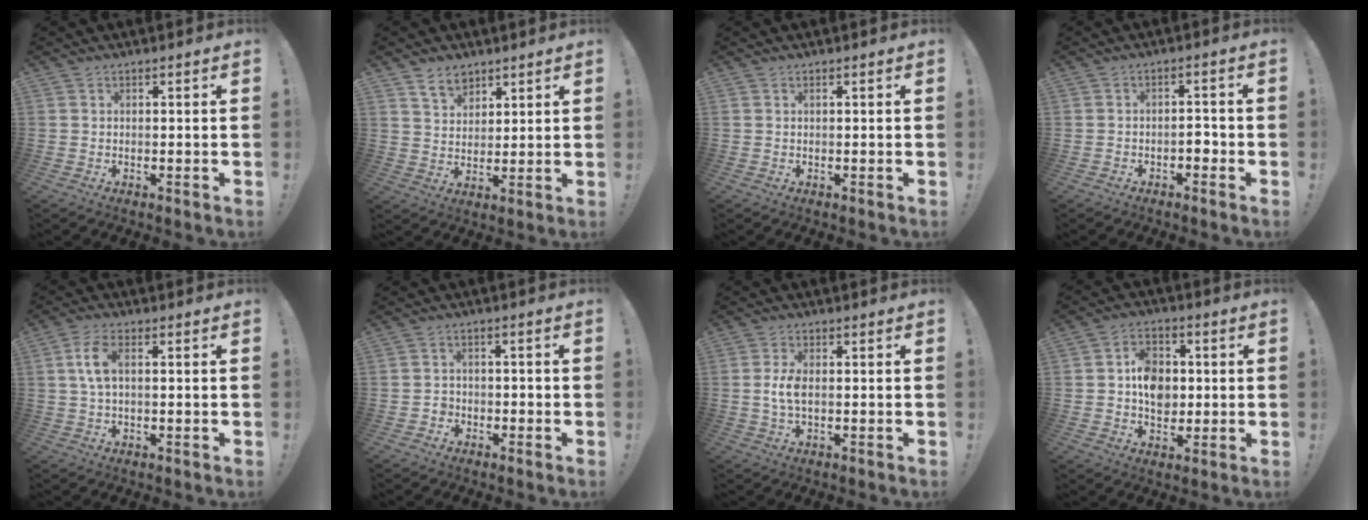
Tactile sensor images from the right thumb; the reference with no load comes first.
{"total": 7.1, "force": [5.2, 4.5, 1.9], "torque": [-0.022, -0.031, 0.096]}
{"total": 0.0}
{"total": 3.3, "force": [-1.8, 1.9, 2.1], "torque": [-0.031, 0.010, -0.033]}
{"total": 6.6, "force": [0.9, 3.0, 5.8], "torque": [-0.117, 0.001, 0.014]}
{"total": 3.1, "force": [-2.0, 2.3, 0.6], "torque": [-0.014, 0.011, -0.035]}
{"total": 4.7, "force": [-0.3, 2.2, 4.1], "torque": [-0.079, 0.008, -0.006]}
{"total": 10.1, "force": [0.4, 8.3, 5.8], "torque": [-0.071, 0.011, 0.013]}